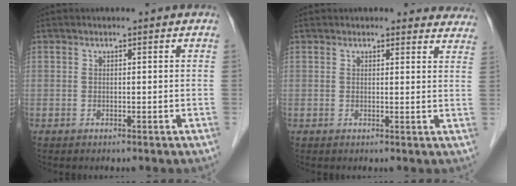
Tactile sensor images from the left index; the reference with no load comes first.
{"total": 7.1, "force": [6.8, 2.0, 0.5], "torque": [0.036, -0.016, 0.039]}